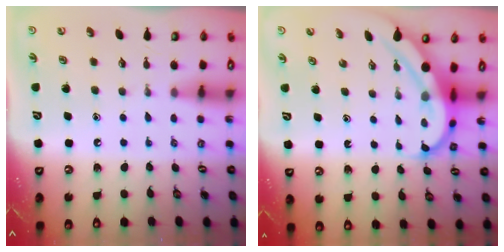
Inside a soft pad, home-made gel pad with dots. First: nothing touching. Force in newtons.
{"total": 6.2, "press": 6.1, "slide": 1.3}